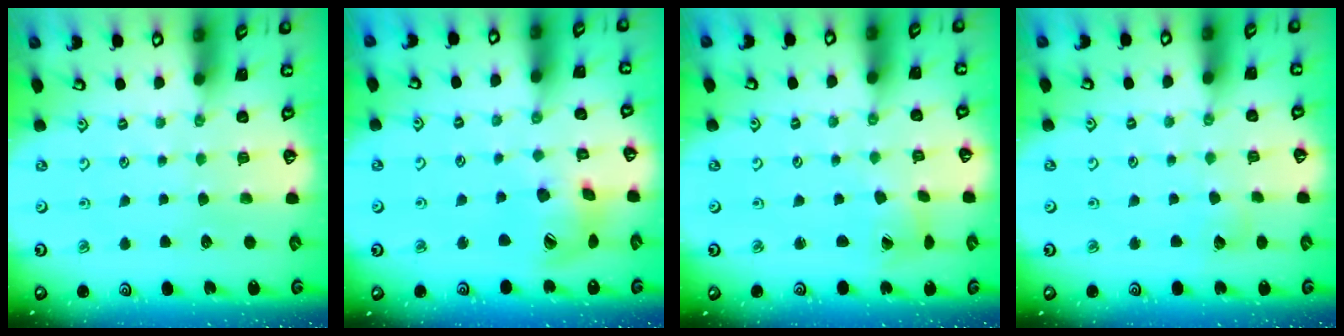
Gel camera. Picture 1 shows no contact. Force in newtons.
{"total": 13.4, "press": 13.3, "slide": 1.8}
{"total": 2.5, "press": 2.5, "slide": 0.4}
{"total": 3.0, "press": 3.0, "slide": 0.3}